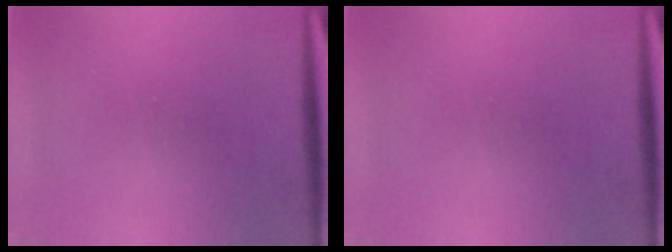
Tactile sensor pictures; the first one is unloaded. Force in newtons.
{"total": 0.0}